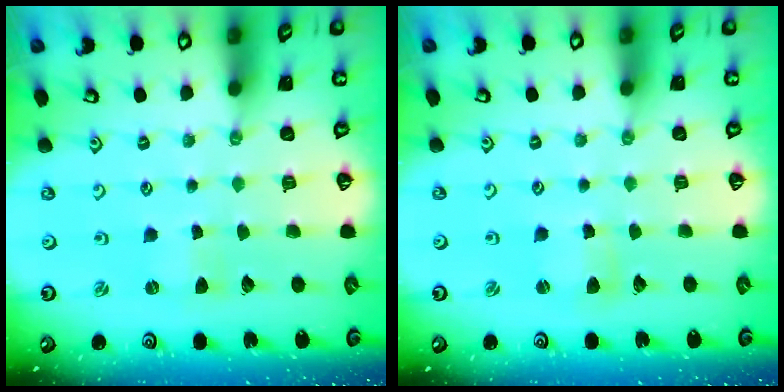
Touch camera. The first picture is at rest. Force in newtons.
{"total": 2.5, "press": 2.5, "slide": 0.3}